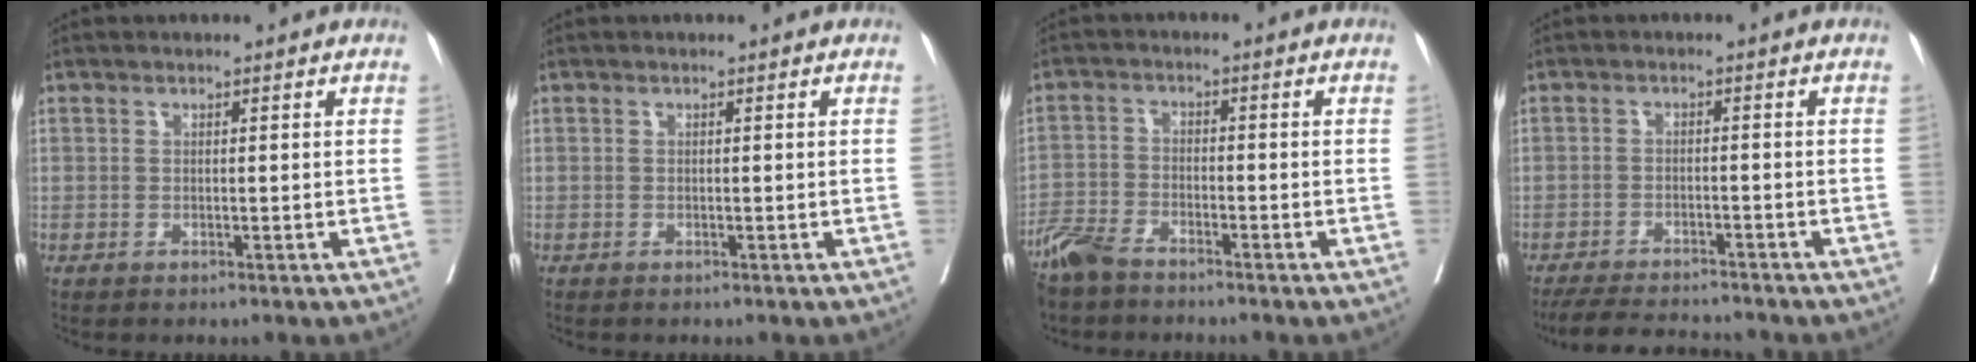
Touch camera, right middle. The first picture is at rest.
{"total": 0.0}
{"total": 5.5, "force": [-4.7, 1.5, 2.4], "torque": [-0.053, -0.011, -0.093]}
{"total": 8.5, "force": [-8.0, 1.0, 2.5], "torque": [-0.041, -0.009, -0.123]}